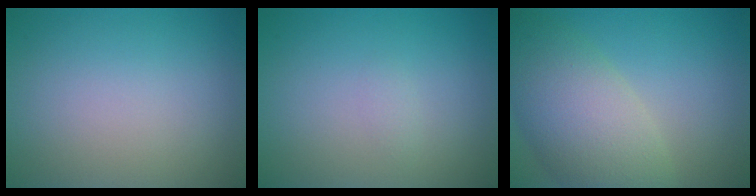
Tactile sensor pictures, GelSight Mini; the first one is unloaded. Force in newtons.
{"total": 0.6, "press": 0.6, "slide": 0.0}
{"total": 7.7, "press": 7.7, "slide": 0.3}